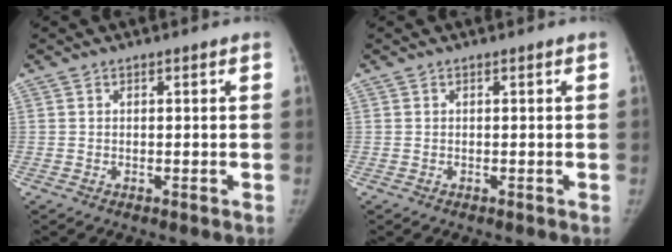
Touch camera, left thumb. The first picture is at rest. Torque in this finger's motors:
{"motor_torque": [0.02, -0.01, 0.42, -0.39, 0.02]}